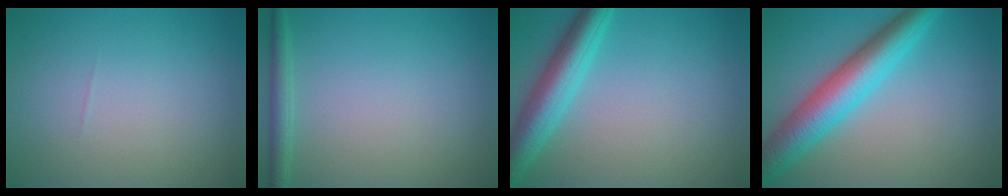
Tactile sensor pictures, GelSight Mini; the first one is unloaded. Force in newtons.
{"total": 1.7, "press": 1.7, "slide": 0.1}
{"total": 5.2, "press": 5.2, "slide": 0.3}
{"total": 7.0, "press": 7.0, "slide": 0.1}